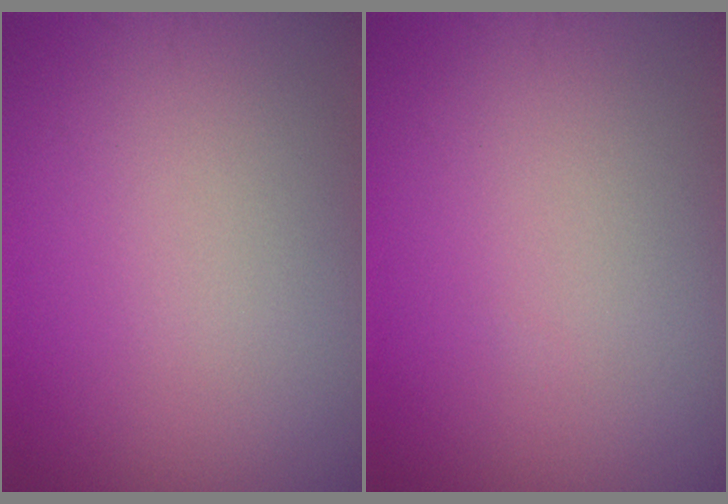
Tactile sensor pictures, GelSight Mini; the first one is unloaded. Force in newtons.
{"total": 0.0}